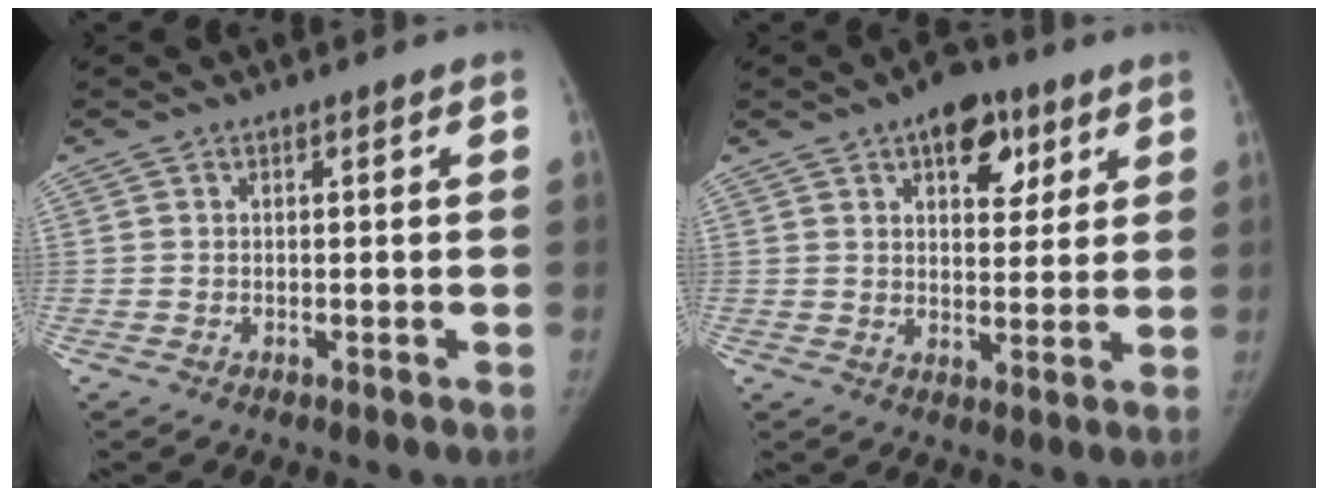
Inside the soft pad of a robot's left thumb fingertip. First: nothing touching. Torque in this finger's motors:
{"motor_torque": [0.22, -0.01, 0.69, -0.79, 0.22]}